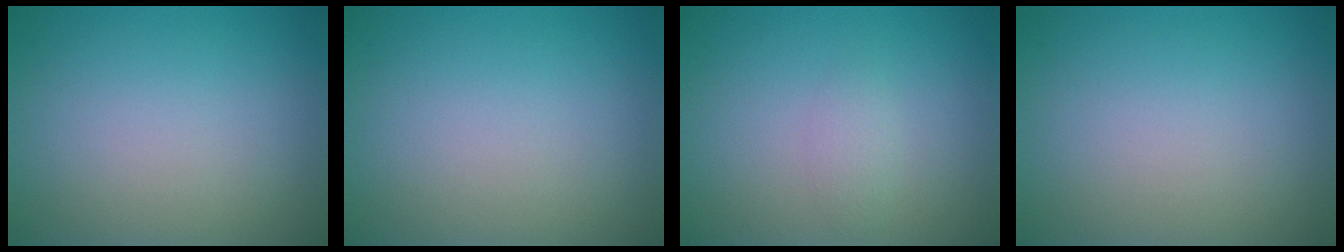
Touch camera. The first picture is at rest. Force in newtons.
{"total": 0.0}
{"total": 1.2, "press": 1.2, "slide": 0.0}
{"total": 0.0}